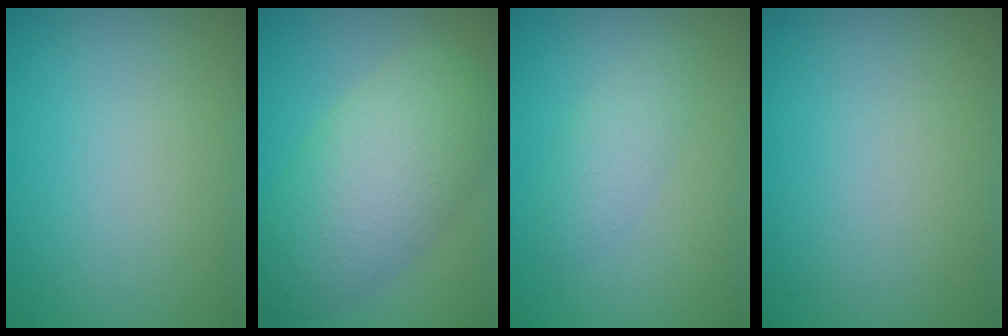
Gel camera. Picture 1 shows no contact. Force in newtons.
{"total": 8.5, "press": 8.5, "slide": 0.3}
{"total": 3.2, "press": 3.2, "slide": 0.2}
{"total": 0.0}